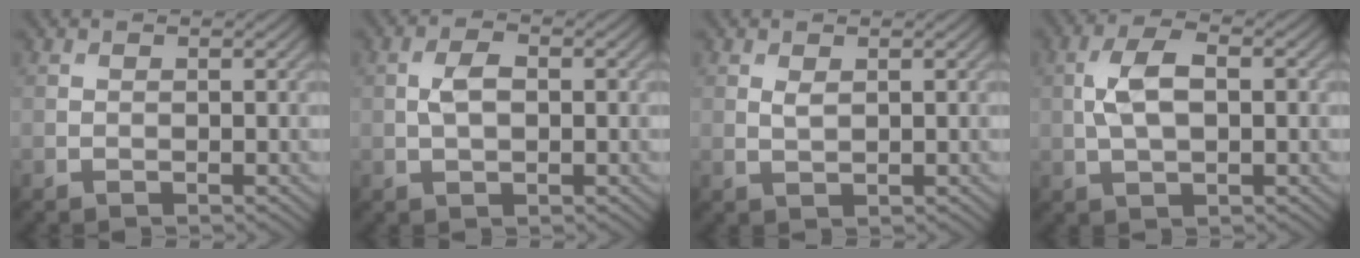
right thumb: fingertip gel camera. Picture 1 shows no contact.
{"total": 3.1, "force": [0.1, 1.7, 2.6], "torque": [-0.056, 0.003, 0.000]}
{"total": 1.2, "force": [0.6, 0.5, 1.0], "torque": [-0.026, -0.002, 0.014]}
{"total": 5.8, "force": [0.4, 2.9, 5.0], "torque": [-0.107, 0.009, 0.004]}